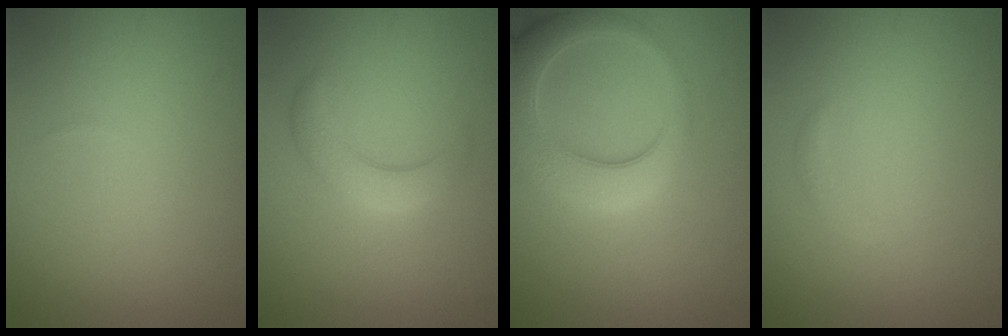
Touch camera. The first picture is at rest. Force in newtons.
{"total": 3.1, "press": 3.1, "slide": 0.0}
{"total": 6.7, "press": 6.7, "slide": 0.6}
{"total": 0.7, "press": 0.7, "slide": 0.1}